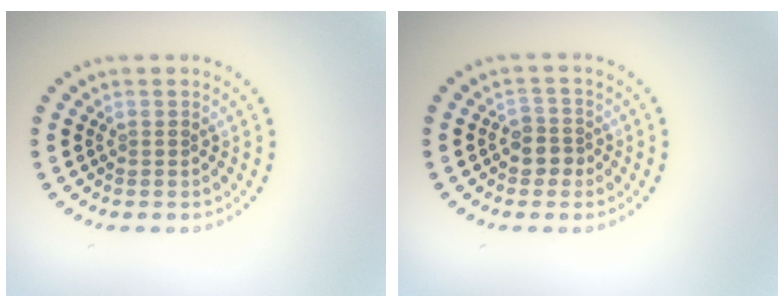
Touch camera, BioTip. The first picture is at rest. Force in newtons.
{"total": 2.0, "press": 1.7, "slide": 1.0}